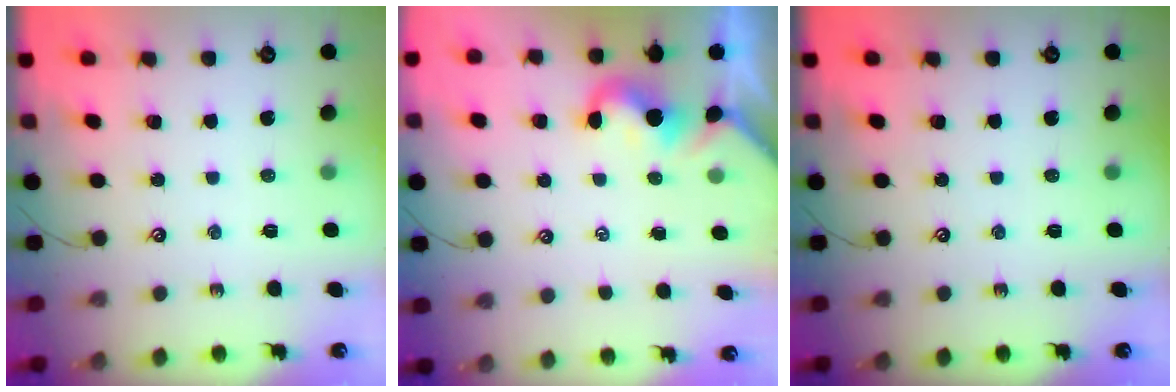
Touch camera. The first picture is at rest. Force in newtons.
{"total": 1.2, "press": 1.2, "slide": 0.2}
{"total": 0.0}